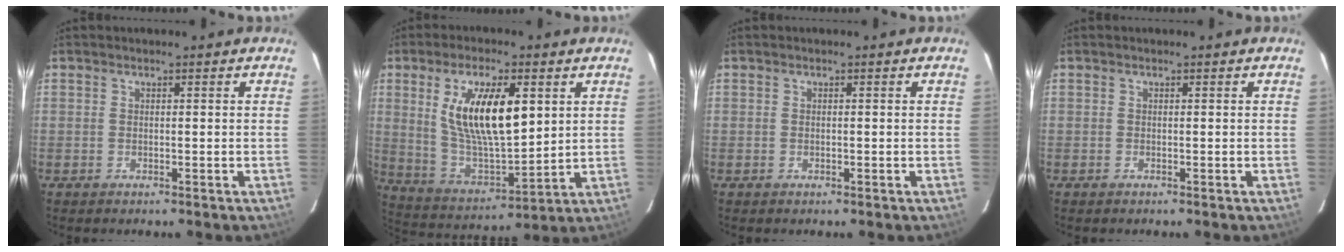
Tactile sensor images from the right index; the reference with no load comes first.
{"total": 16.5, "force": [4.9, 6.2, 14.5], "torque": [-0.270, -0.003, 0.100]}
{"total": 0.0}
{"total": 0.0}